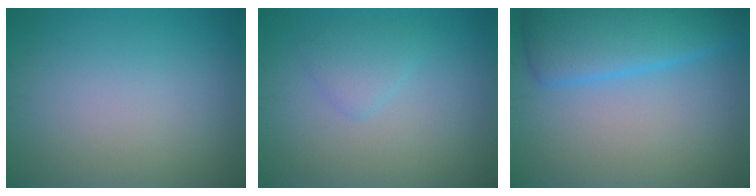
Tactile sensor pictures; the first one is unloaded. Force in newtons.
{"total": 1.7, "press": 1.7, "slide": 0.1}
{"total": 6.3, "press": 6.3, "slide": 0.2}